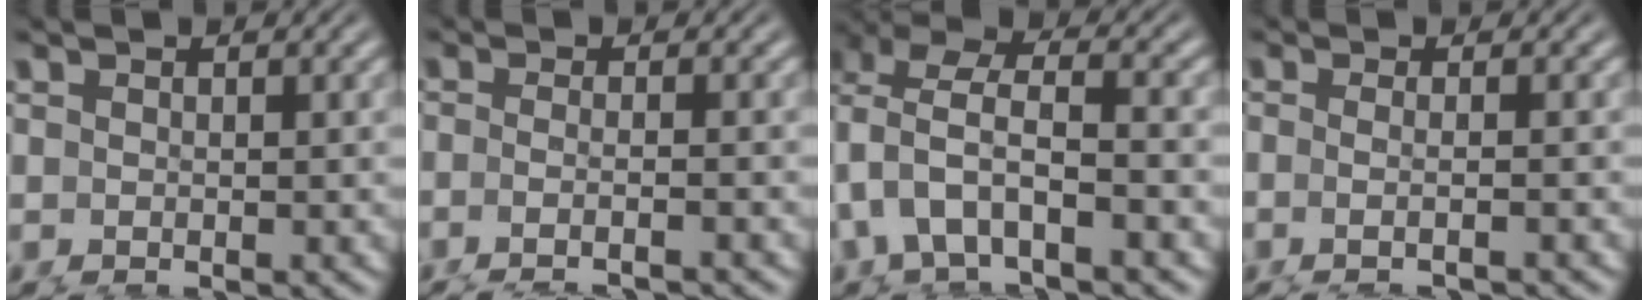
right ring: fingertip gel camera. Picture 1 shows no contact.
{"total": 2.3, "force": [-1.5, 0.5, 1.6], "torque": [-0.054, -0.019, -0.012]}
{"total": 7.4, "force": [1.2, 5.7, 4.6], "torque": [-0.107, -0.005, 0.017]}
{"total": 1.8, "force": [-1.0, 0.0, 1.5], "torque": [-0.052, -0.014, -0.004]}